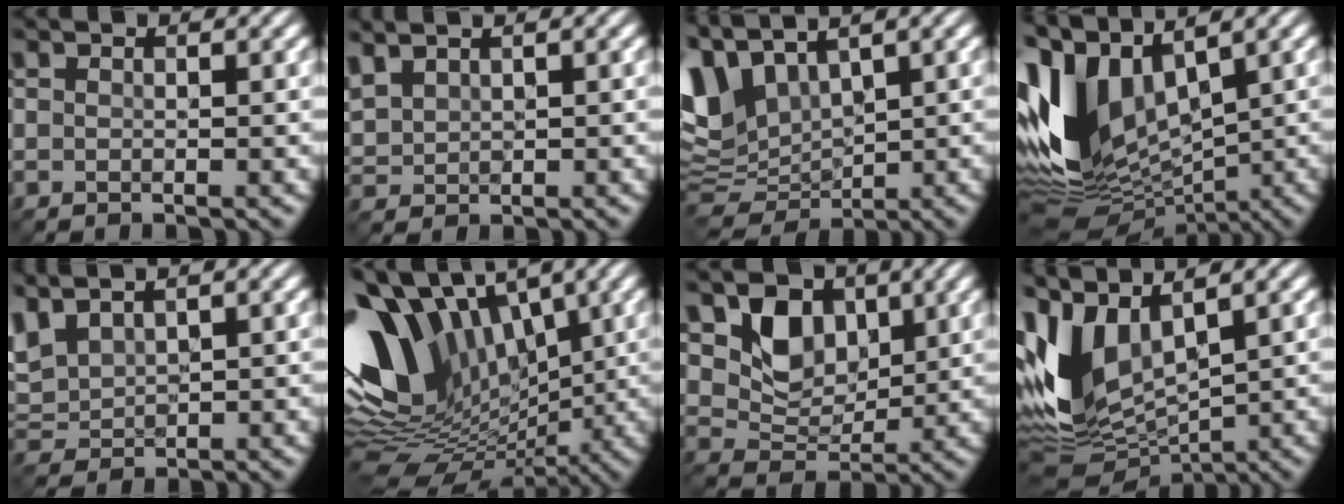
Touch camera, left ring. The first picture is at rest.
{"total": 2.3, "force": [1.5, 1.3, 1.2], "torque": [-0.040, 0.012, 0.047]}
{"total": 7.3, "force": [2.1, 4.8, 5.2], "torque": [-0.128, 0.005, 0.040]}
{"total": 11.0, "force": [0.8, 6.9, 8.5], "torque": [-0.190, 0.008, 0.012]}
{"total": 3.8, "force": [2.4, 1.9, 2.3], "torque": [-0.066, 0.016, 0.057]}
{"total": 12.9, "force": [2.1, 8.7, 9.3], "torque": [-0.197, 0.023, 0.032]}
{"total": 4.6, "force": [1.7, 3.5, 2.4], "torque": [-0.053, -0.010, 0.032]}
{"total": 9.3, "force": [1.1, 5.1, 7.7], "torque": [-0.182, -0.003, 0.031]}